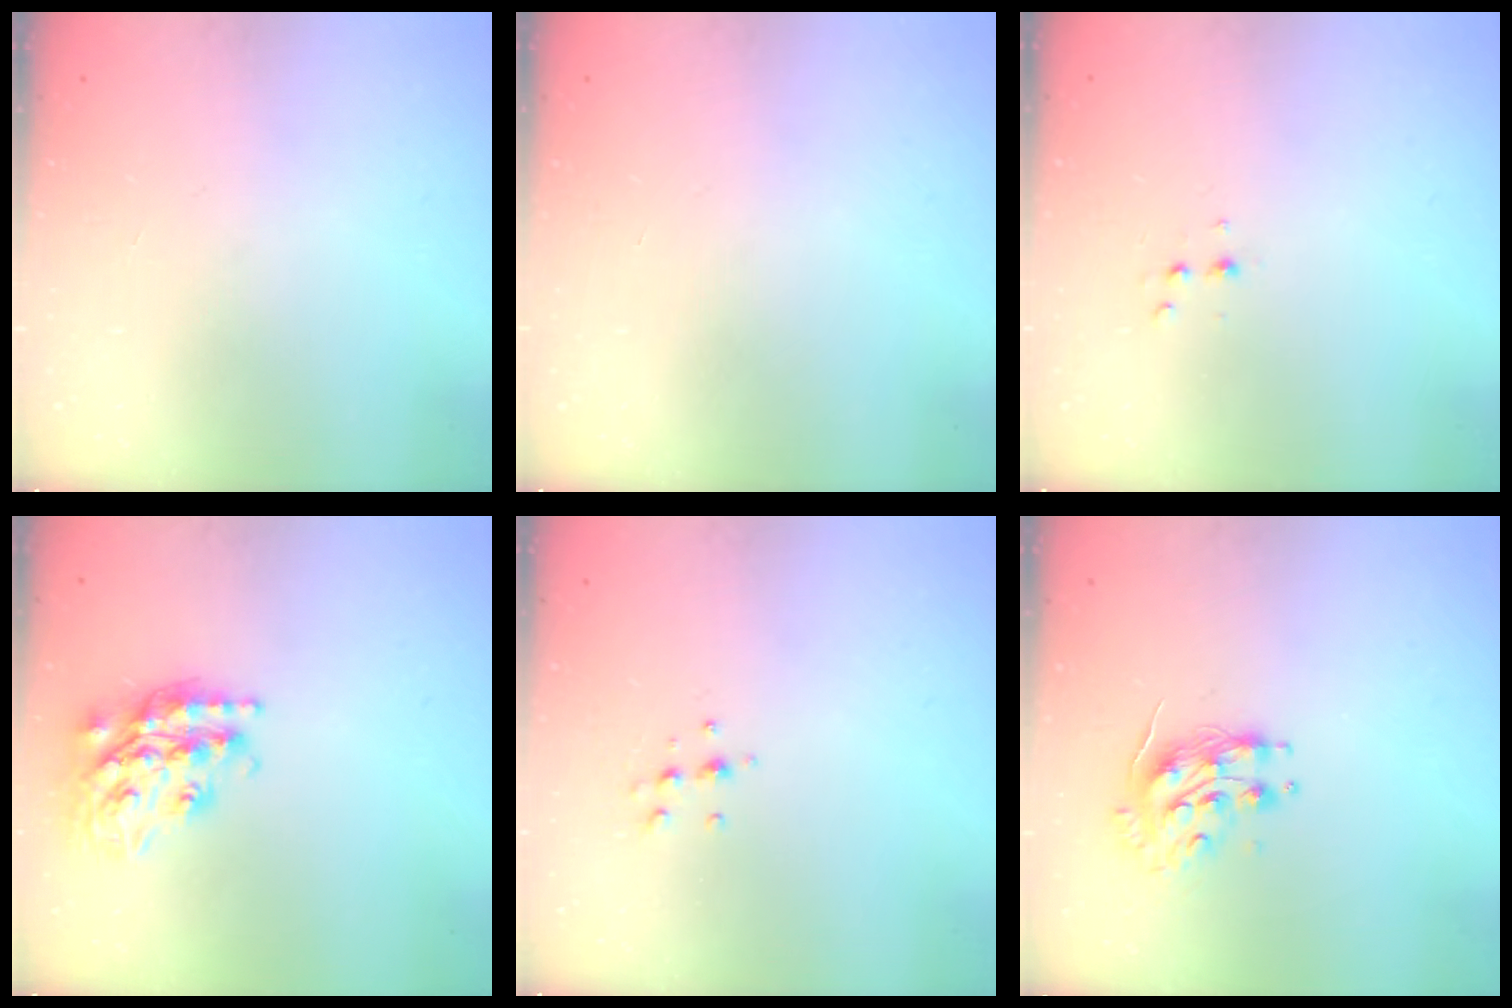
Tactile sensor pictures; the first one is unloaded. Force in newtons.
{"total": 0.0}
{"total": 3.1, "press": 3.0, "slide": 0.9}
{"total": 20.4, "press": 20.3, "slide": 1.7}
{"total": 5.8, "press": 5.7, "slide": 1.2}
{"total": 8.5, "press": 8.4, "slide": 0.5}